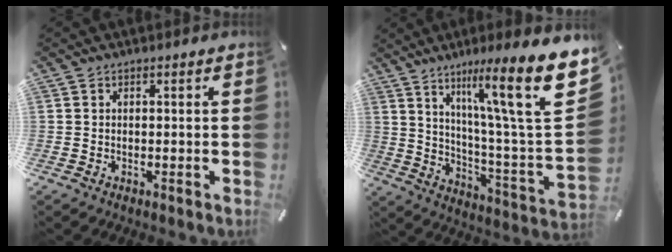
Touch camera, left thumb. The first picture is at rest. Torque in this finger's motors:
{"motor_torque": [2.82, 2.19, 1.44, -1.33, 0.60]}